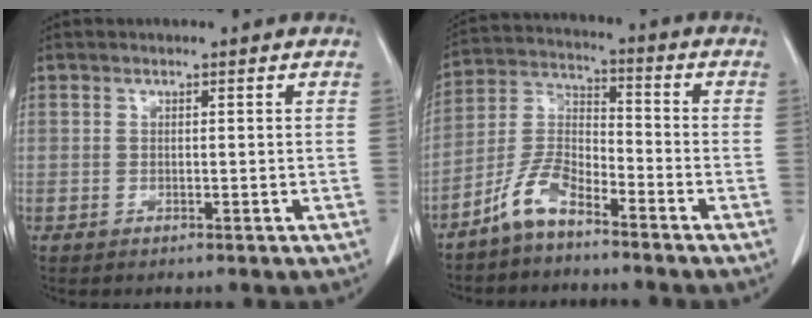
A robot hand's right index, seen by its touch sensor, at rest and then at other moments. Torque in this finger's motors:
{"motor_torque": [0.08, -0.22, 0.01, 0.00]}